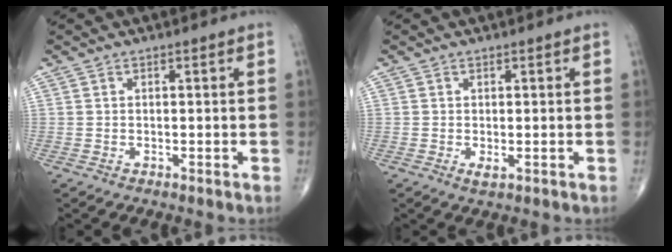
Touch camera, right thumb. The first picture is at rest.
{"total": 1.2, "force": [-0.2, 0.5, 1.0], "torque": [-0.016, -0.003, -0.001]}